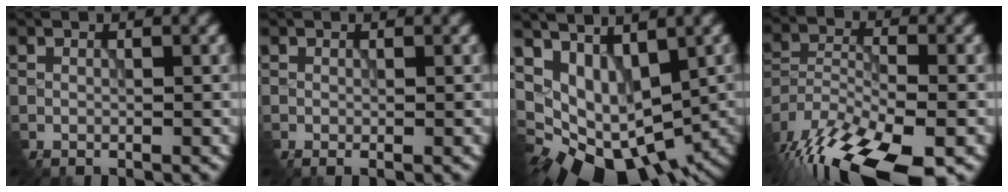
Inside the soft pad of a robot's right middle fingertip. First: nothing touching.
{"total": 0.7, "force": [-0.2, 0.1, 0.6], "torque": [-0.011, -0.004, -0.002]}
{"total": 6.8, "force": [-0.7, 5.3, 4.1], "torque": [-0.048, -0.004, 0.021]}
{"total": 12.8, "force": [-9.6, 4.3, 7.3], "torque": [-0.151, -0.022, -0.146]}